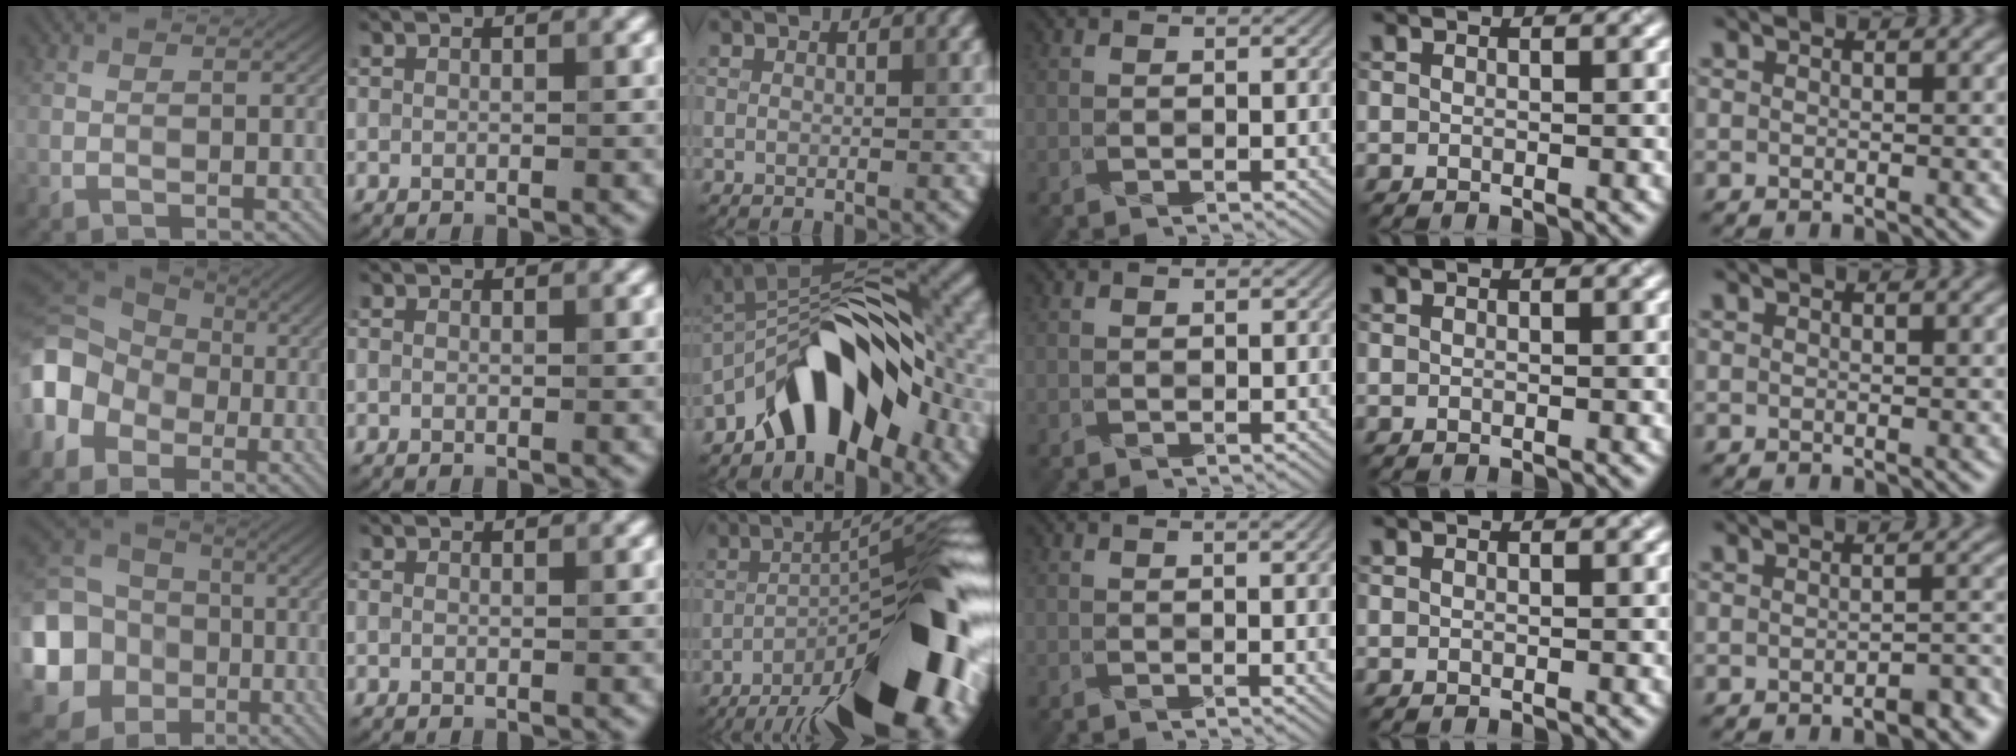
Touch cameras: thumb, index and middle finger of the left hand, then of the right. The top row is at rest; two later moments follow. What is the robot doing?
{"motion": "wrap", "object": "string"}